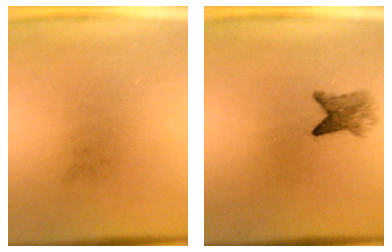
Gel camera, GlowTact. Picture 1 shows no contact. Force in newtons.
{"total": 3.0}